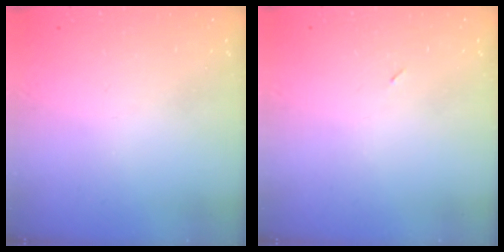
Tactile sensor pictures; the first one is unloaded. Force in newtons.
{"total": 2.1, "press": 1.9, "slide": 1.0}